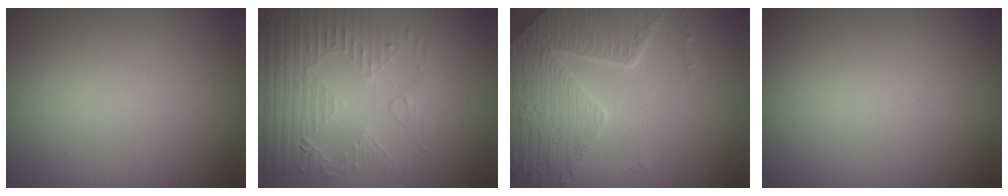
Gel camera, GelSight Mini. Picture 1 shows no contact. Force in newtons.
{"total": 5.2, "press": 3.5, "slide": 3.9}
{"total": 6.7, "press": 5.3, "slide": 4.0}
{"total": 0.0}